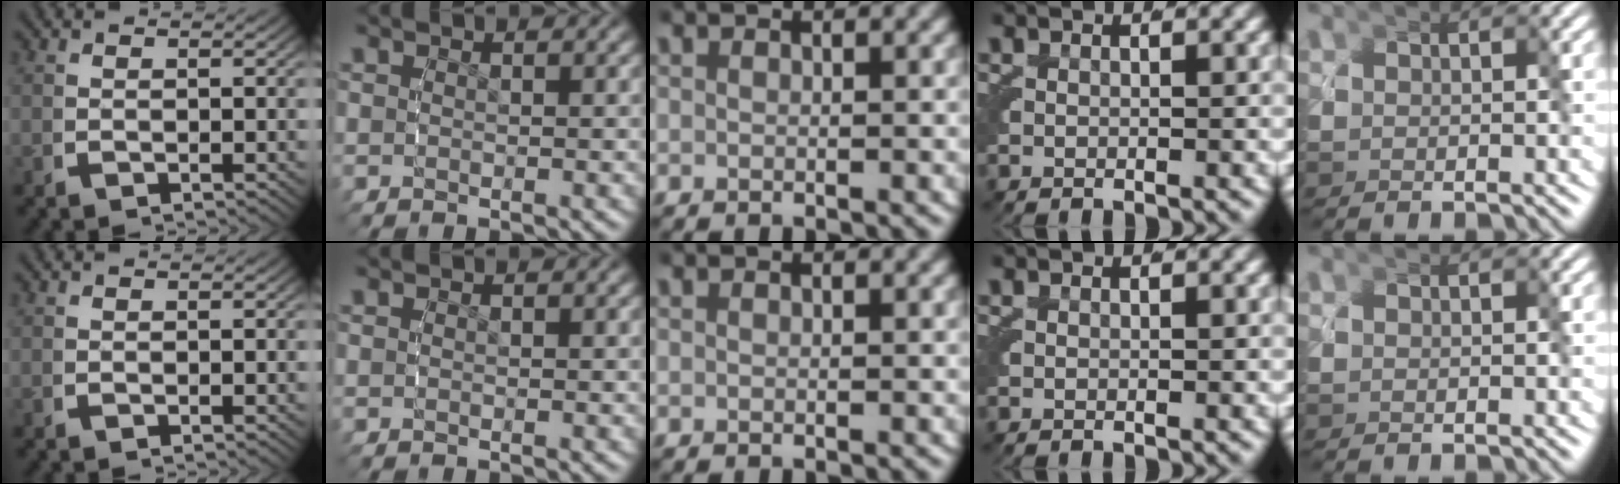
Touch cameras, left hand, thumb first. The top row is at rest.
{}